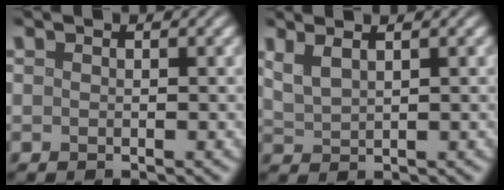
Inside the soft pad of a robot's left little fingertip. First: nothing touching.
{"total": 2.5, "force": [1.6, 0.8, 1.7], "torque": [-0.028, 0.007, 0.029]}